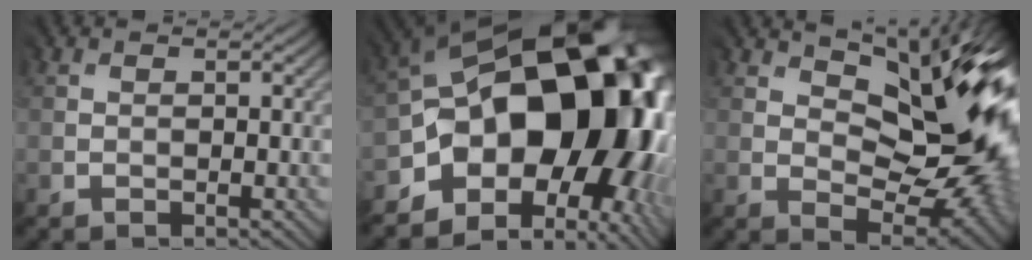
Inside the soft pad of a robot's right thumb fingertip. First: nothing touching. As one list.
[{"total": 19.7, "force": [-1.9, 13.4, 14.3], "torque": [-0.223, -0.029, -0.015]}, {"total": 15.5, "force": [5.8, 7.1, 12.5], "torque": [-0.175, 0.008, 0.090]}]